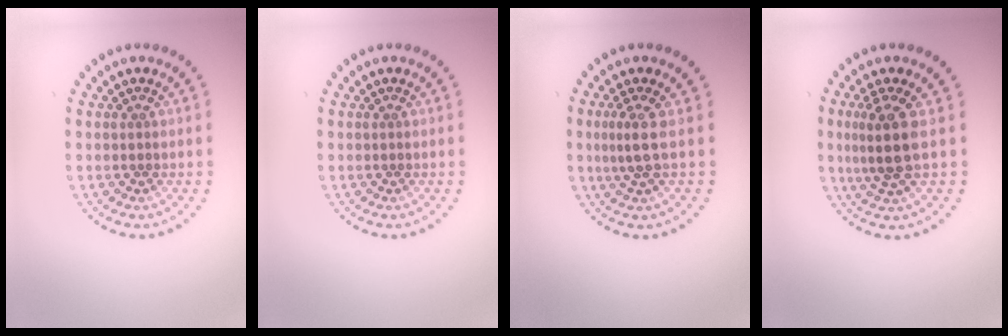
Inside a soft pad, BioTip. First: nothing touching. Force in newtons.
{"total": 0.0}
{"total": 2.0, "press": 1.4, "slide": 1.3}
{"total": 3.4, "press": 2.8, "slide": 2.0}